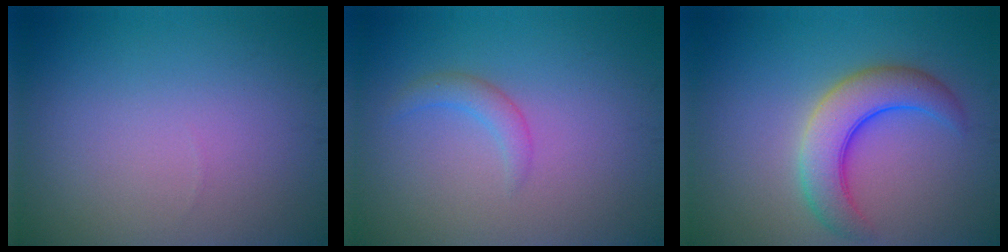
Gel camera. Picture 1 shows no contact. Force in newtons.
{"total": 1.6, "press": 1.6, "slide": 0.0}
{"total": 5.7, "press": 5.7, "slide": 0.3}